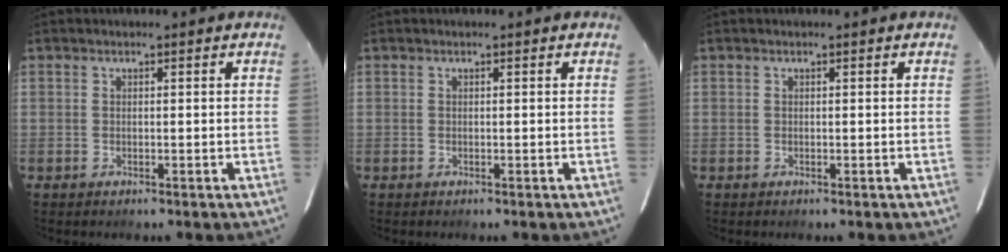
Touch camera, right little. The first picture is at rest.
{"total": 0.0}
{"total": 0.0}